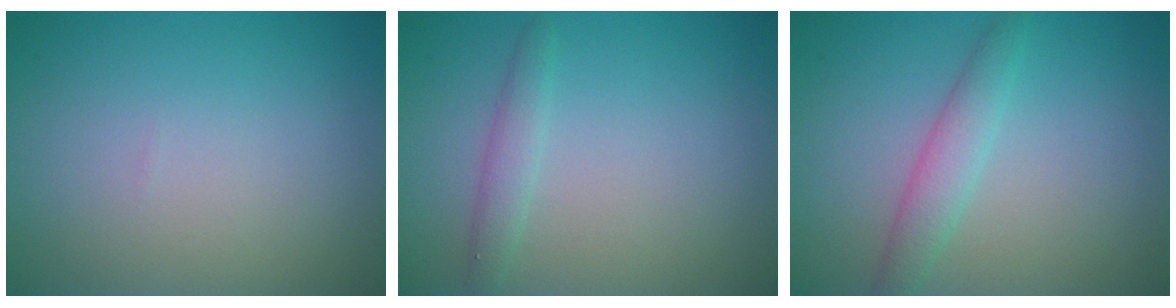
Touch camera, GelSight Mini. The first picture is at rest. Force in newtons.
{"total": 1.6, "press": 1.6, "slide": 0.1}
{"total": 2.5, "press": 2.5, "slide": 0.0}